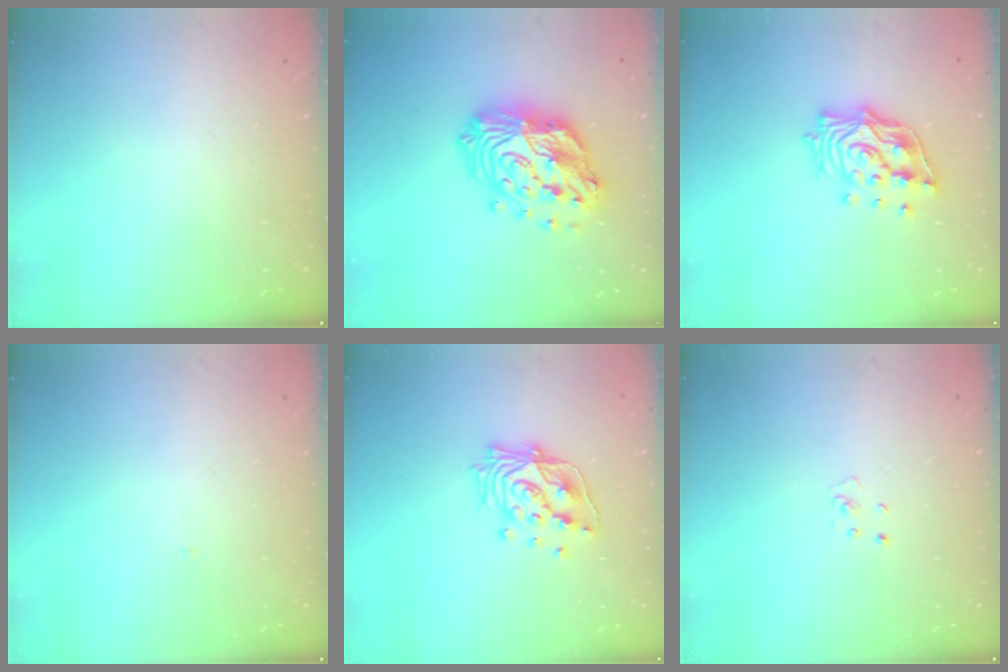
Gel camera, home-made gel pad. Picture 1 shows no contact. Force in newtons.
{"total": 20.7, "press": 20.7, "slide": 1.9}
{"total": 15.8, "press": 15.7, "slide": 1.6}
{"total": 0.0}
{"total": 15.3, "press": 15.2, "slide": 1.1}
{"total": 2.3, "press": 2.3, "slide": 0.2}